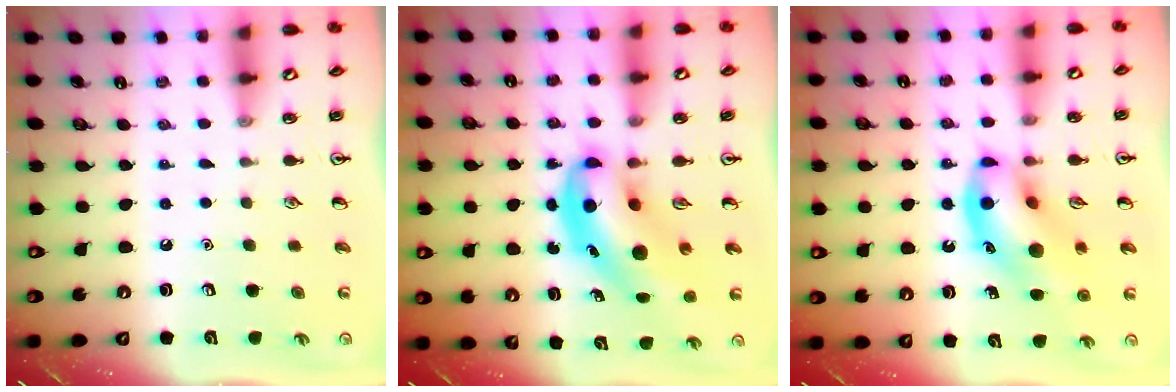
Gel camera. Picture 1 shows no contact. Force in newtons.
{"total": 9.0, "press": 8.7, "slide": 2.4}
{"total": 15.0, "press": 14.6, "slide": 3.2}